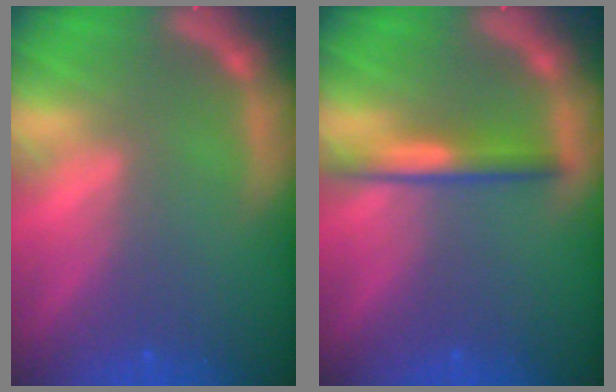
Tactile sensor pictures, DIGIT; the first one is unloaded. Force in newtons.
{"total": 3.0}